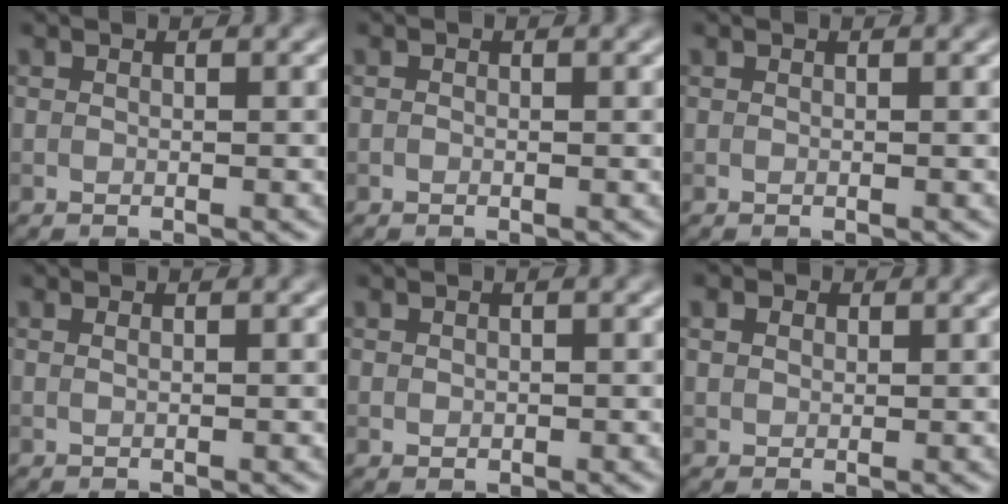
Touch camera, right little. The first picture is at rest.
{"total": 0.0}
{"total": 0.0}
{"total": 0.6, "force": [0.3, 0.2, 0.5], "torque": [-0.008, -0.002, 0.000]}
{"total": 0.6, "force": [0.1, 0.5, 0.2], "torque": [0.000, -0.002, 0.002]}
{"total": 2.2, "force": [1.1, 1.6, 0.9], "torque": [-0.021, 0.008, 0.009]}